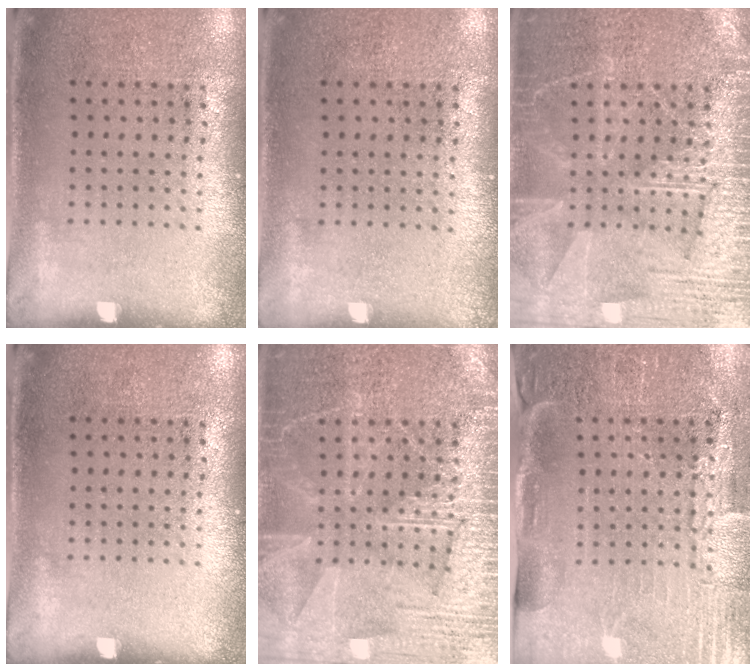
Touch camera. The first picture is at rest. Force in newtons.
{"total": 0.0}
{"total": 5.9, "press": 5.8, "slide": 0.7}
{"total": 0.0}
{"total": 5.9, "press": 5.8, "slide": 0.7}
{"total": 3.7, "press": 3.7, "slide": 0.6}